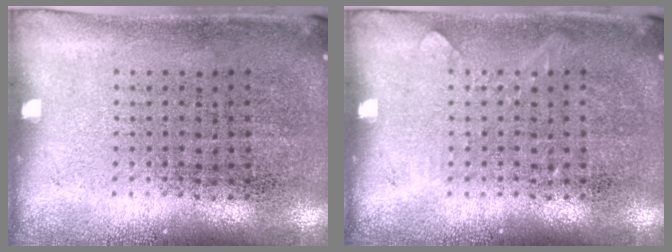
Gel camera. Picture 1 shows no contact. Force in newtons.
{"total": 0.6, "press": 0.6, "slide": 0.1}